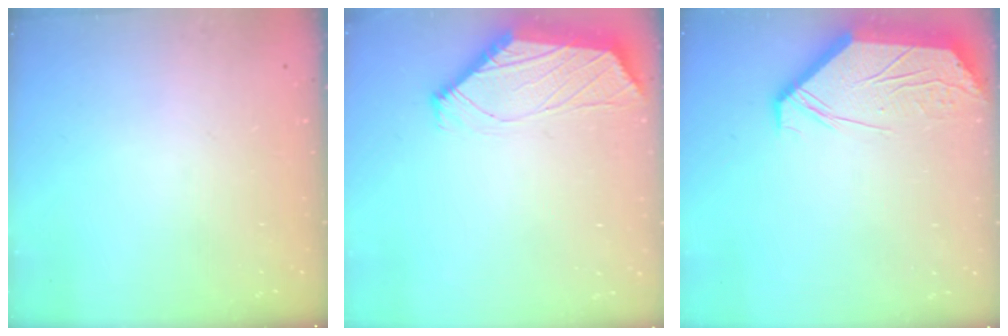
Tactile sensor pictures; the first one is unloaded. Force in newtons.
{"total": 1.7, "press": 1.6, "slide": 0.3}
{"total": 4.2, "press": 4.2, "slide": 0.3}